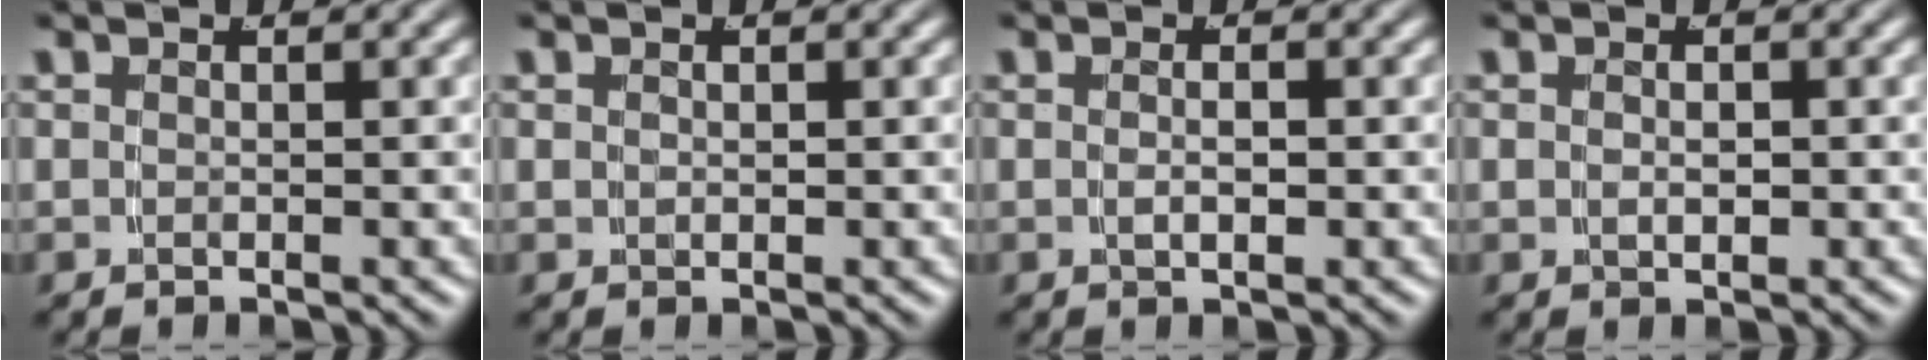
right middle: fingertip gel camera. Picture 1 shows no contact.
{"total": 0.0}
{"total": 1.3, "force": [-0.4, -0.1, 1.2], "torque": [-0.020, -0.005, -0.002]}
{"total": 1.0, "force": [-0.2, 0.4, 0.9], "torque": [-0.017, -0.008, 0.005]}